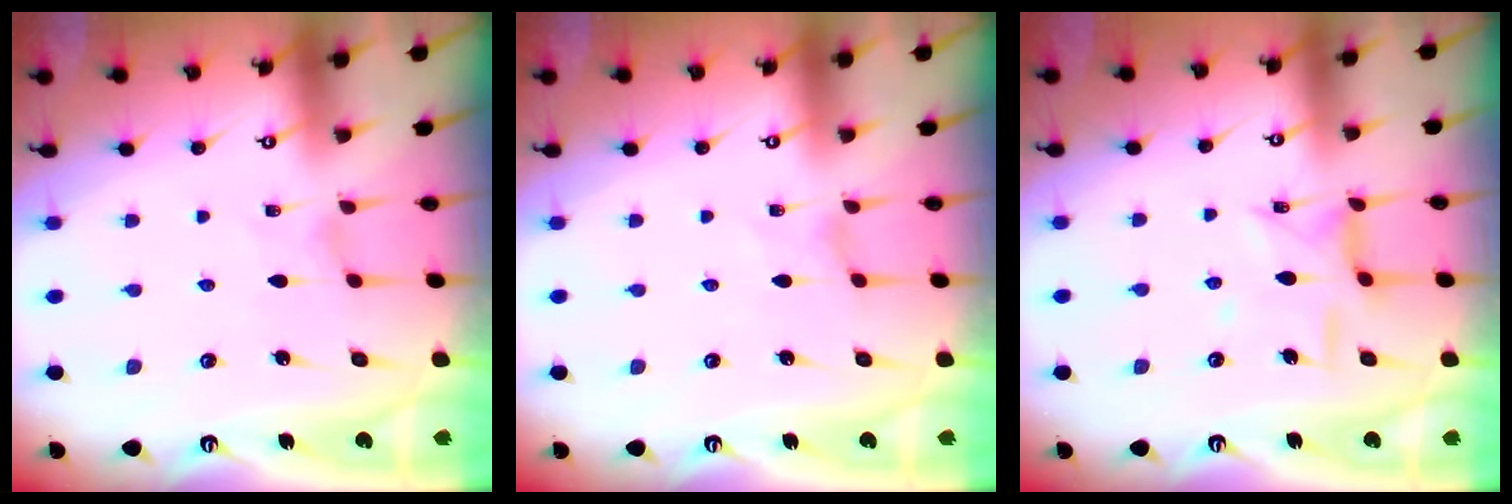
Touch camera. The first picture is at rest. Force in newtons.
{"total": 0.0}
{"total": 7.5, "press": 7.5, "slide": 0.5}